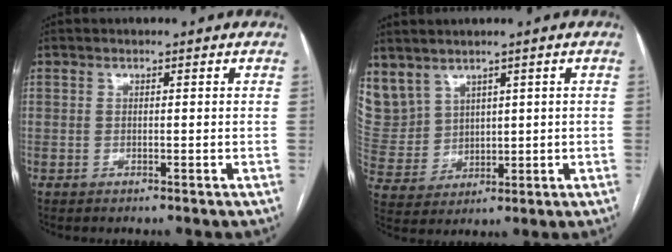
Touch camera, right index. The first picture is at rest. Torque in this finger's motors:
{"motor_torque": [-0.29, 0.44, 0.01, -0.01]}